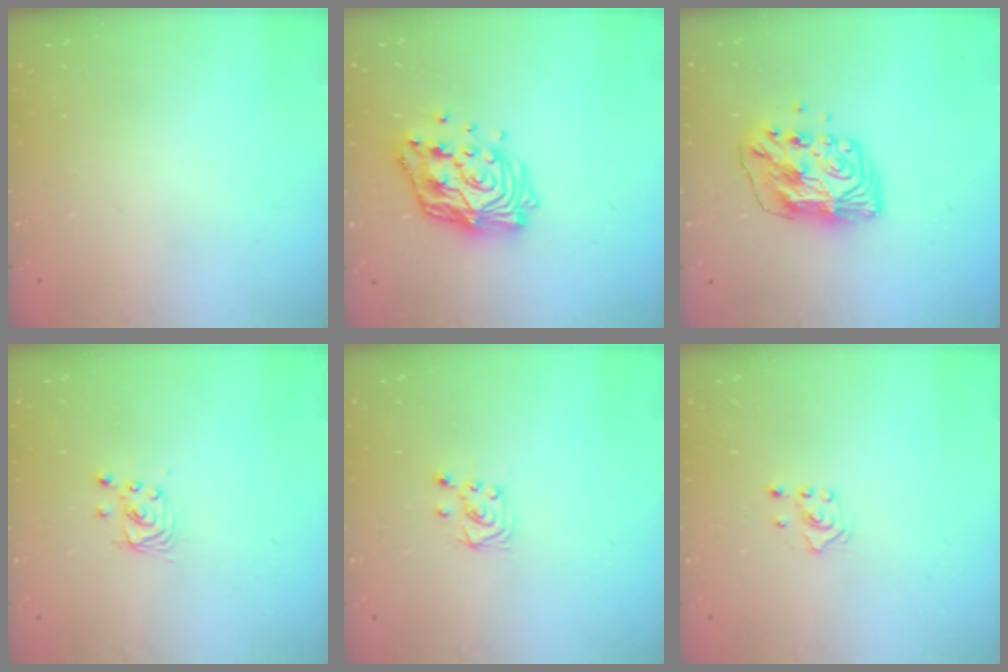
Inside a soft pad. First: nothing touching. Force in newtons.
{"total": 16.1, "press": 16.0, "slide": 1.3}
{"total": 10.2, "press": 10.2, "slide": 0.9}
{"total": 2.8, "press": 2.8, "slide": 0.2}
{"total": 4.5, "press": 4.5, "slide": 0.5}
{"total": 2.4, "press": 2.2, "slide": 0.8}